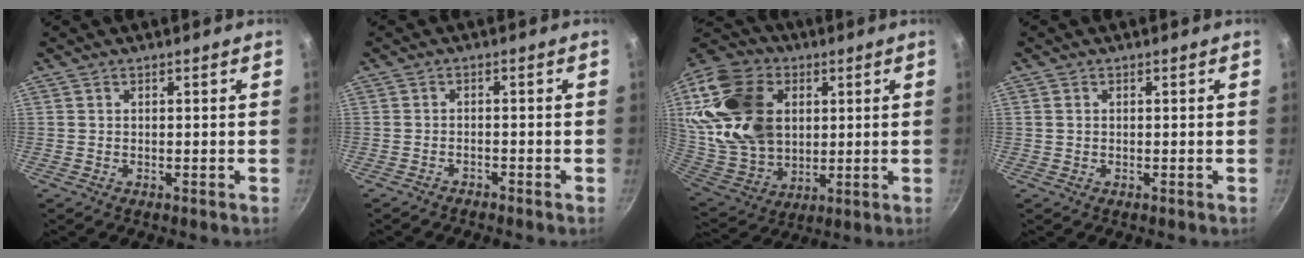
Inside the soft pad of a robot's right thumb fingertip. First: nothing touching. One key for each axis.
{"total": 1.4, "fx": -1.4, "fy": 0.2, "fz": 0.1, "tx": -0.007, "ty": 0.019, "tz": -0.022}
{"total": 23.6, "fx": 5.5, "fy": 17.3, "fz": 15.2, "tx": -0.275, "ty": -0.011, "tz": 0.112}
{"total": 0.6, "fx": 0.2, "fy": 0.5, "fz": 0.1, "tx": 0.001, "ty": 0.001, "tz": 0.003}